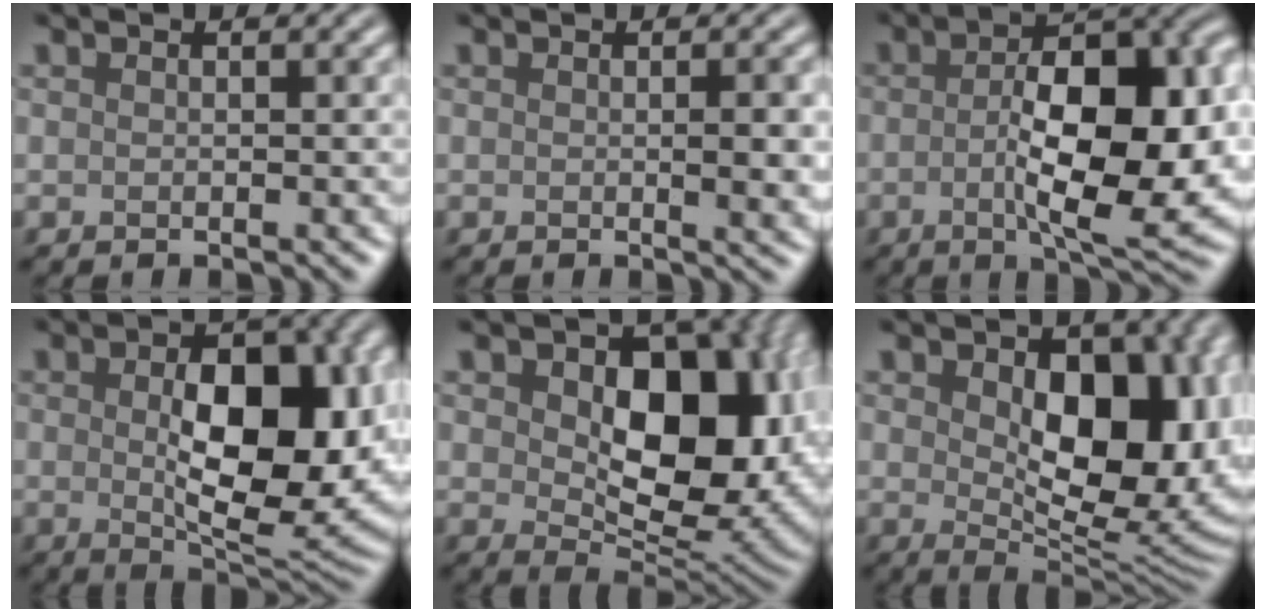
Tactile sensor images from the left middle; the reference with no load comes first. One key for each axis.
{"total": 2.3, "fx": 0.0, "fy": 0.5, "fz": 2.3, "tx": -0.029, "ty": -0.003, "tz": 0.000}
{"total": 11.7, "fx": -1.3, "fy": 4.4, "fz": 10.7, "tx": -0.158, "ty": 0.000, "tz": -0.022}
{"total": 11.0, "fx": 0.0, "fy": 5.6, "fz": 9.5, "tx": -0.140, "ty": -0.004, "tz": 0.007}
{"total": 12.4, "fx": 2.0, "fy": 7.8, "fz": 9.4, "tx": -0.124, "ty": -0.014, "tz": 0.040}
{"total": 11.2, "fx": 1.5, "fy": 6.9, "fz": 8.7, "tx": -0.117, "ty": -0.014, "tz": 0.026}